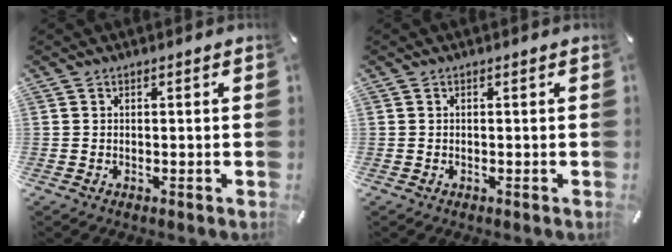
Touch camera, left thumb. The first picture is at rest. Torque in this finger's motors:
{"motor_torque": [0.00, 0.00, 0.03, 0.03, 0.00]}